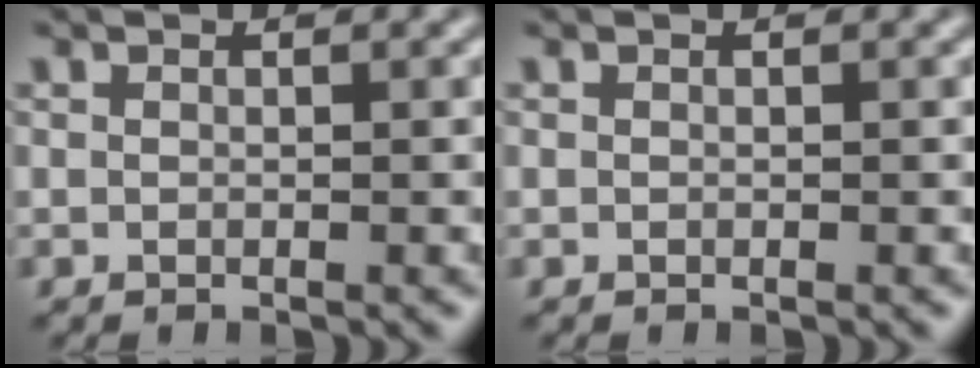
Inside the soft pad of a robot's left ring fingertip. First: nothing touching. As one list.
[{"total": 0.0}]